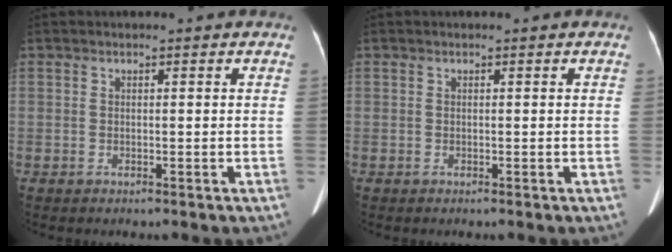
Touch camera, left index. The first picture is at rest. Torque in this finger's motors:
{"motor_torque": [0.16, 0.17, 0.05, 0.02]}